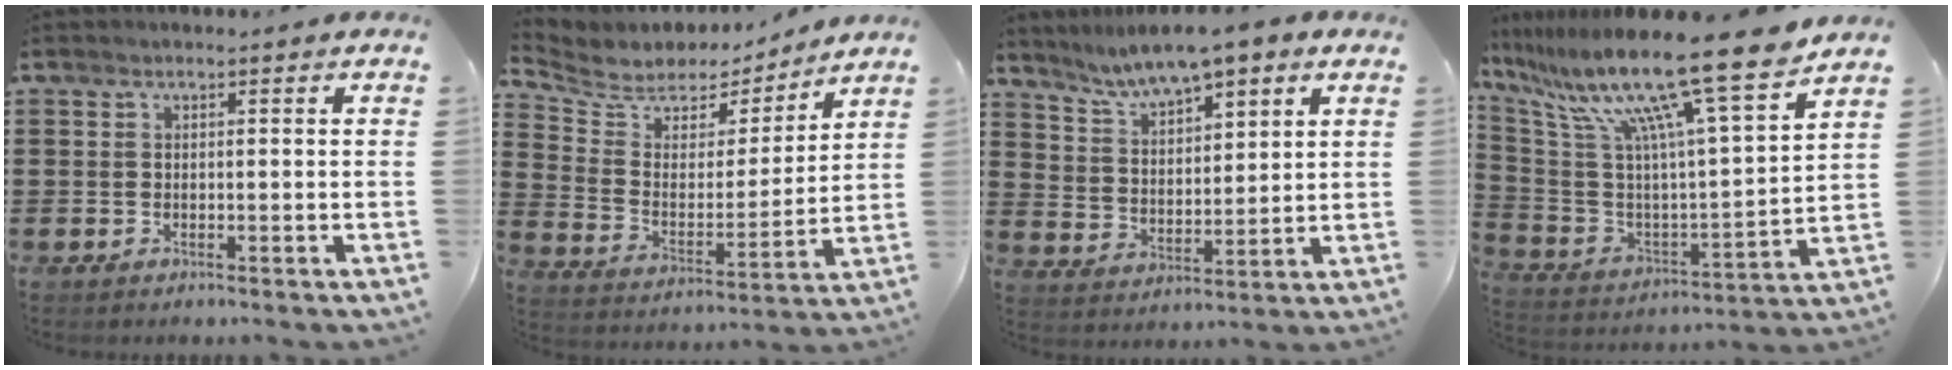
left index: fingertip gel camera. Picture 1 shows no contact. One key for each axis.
{"total": 6.0, "fx": 5.3, "fy": 2.8, "fz": 0.5, "tx": -0.053, "ty": -0.039, "tz": 0.091}
{"total": 7.2, "fx": 6.4, "fy": 1.7, "fz": 3.0, "tx": -0.082, "ty": -0.020, "tz": 0.113}
{"total": 17.5, "fx": 13.3, "fy": 0.2, "fz": 11.3, "tx": -0.241, "ty": -0.087, "tz": 0.214}